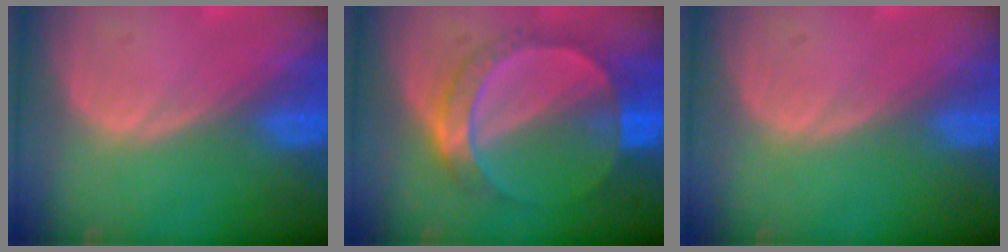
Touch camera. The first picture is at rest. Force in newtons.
{"total": 6.8, "press": 6.8, "slide": 0.8}
{"total": 0.0}